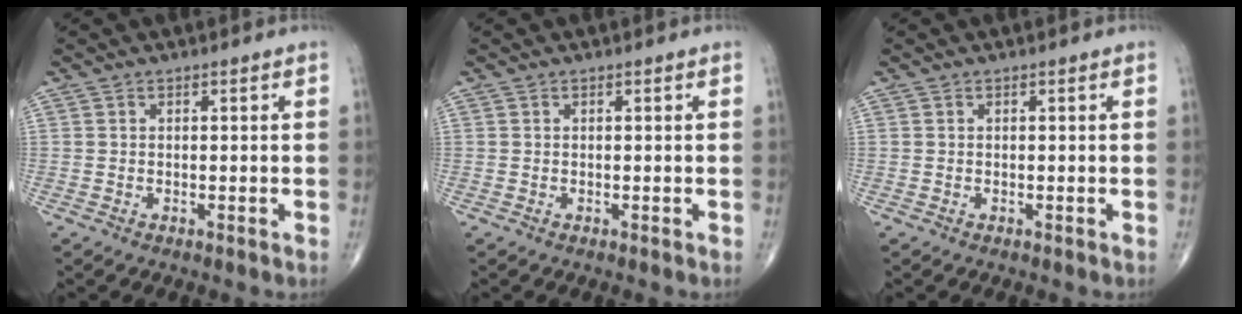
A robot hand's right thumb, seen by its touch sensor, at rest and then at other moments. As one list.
[{"total": 0.0}, {"total": 0.0}]